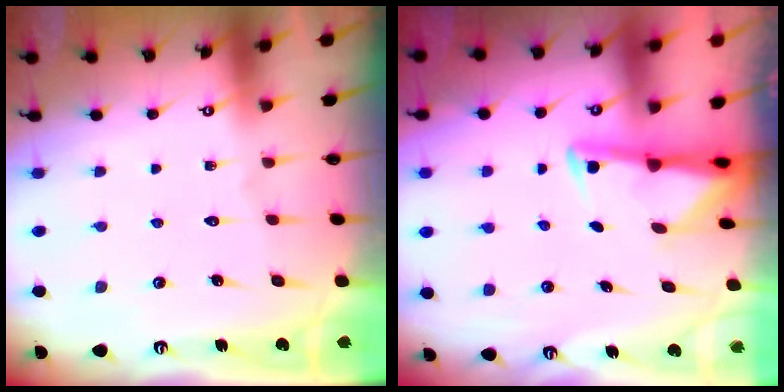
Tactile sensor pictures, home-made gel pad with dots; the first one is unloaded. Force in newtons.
{"total": 2.8, "press": 2.7, "slide": 0.7}